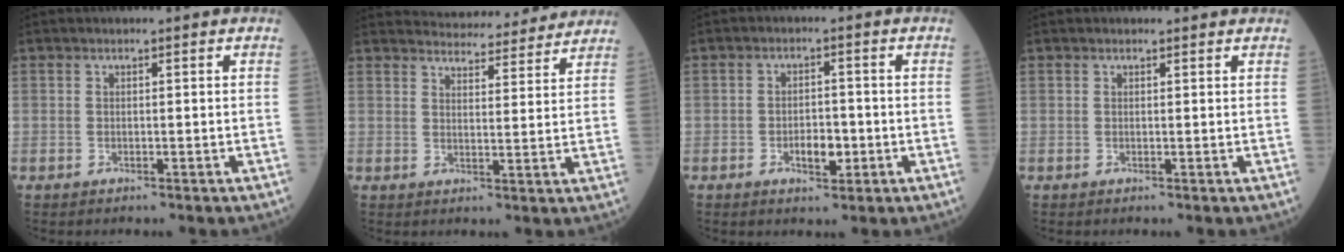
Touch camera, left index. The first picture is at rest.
{"total": 14.5, "force": [13.9, 2.3, 3.2], "torque": [-0.033, 0.008, 0.171]}
{"total": 3.9, "force": [-1.4, 1.9, 3.1], "torque": [-0.048, 0.003, -0.019]}
{"total": 0.7, "force": [0.7, 0.2, 0.0], "torque": [-0.009, -0.001, 0.007]}